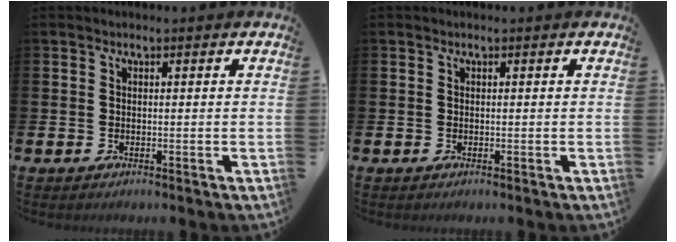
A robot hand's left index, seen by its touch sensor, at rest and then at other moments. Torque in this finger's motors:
{"motor_torque": [0.00, 0.00, 0.00, 0.01]}